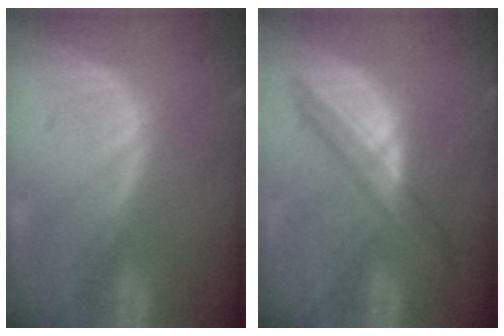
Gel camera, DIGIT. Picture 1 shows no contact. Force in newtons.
{"total": 5.8, "press": 5.6, "slide": 1.3}